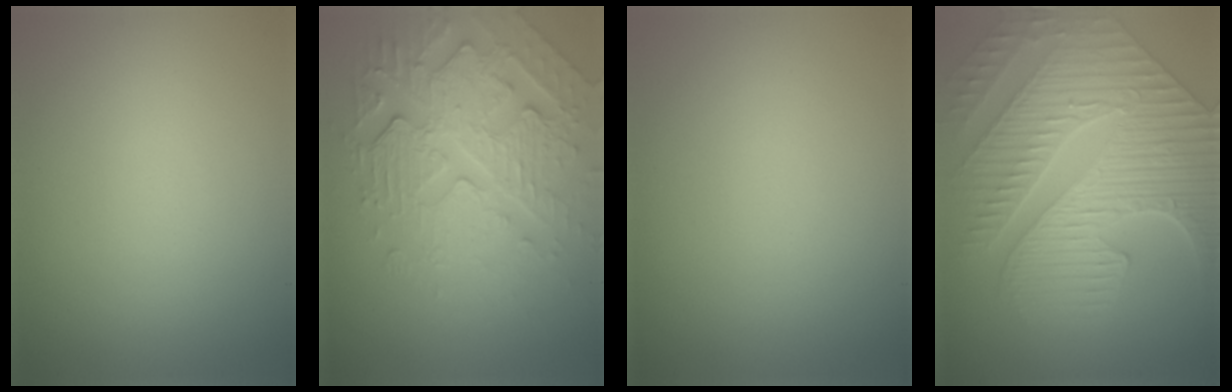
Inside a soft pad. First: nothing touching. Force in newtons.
{"total": 6.8, "press": 5.1, "slide": 4.4}
{"total": 0.0}
{"total": 8.2, "press": 6.9, "slide": 4.5}